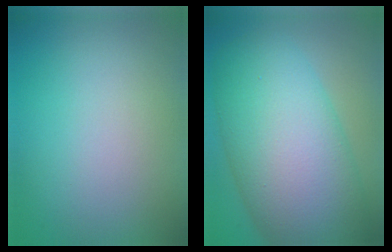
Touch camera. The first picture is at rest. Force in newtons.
{"total": 13.2, "press": 13.2, "slide": 0.2}